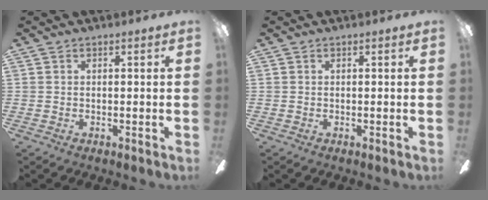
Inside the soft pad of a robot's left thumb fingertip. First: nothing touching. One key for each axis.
{"total": 0.0}